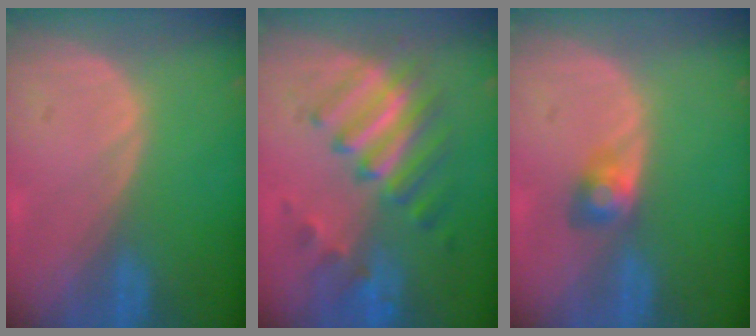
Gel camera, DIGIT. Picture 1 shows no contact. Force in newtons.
{"total": 8.2, "press": 8.1, "slide": 1.5}
{"total": 2.7, "press": 2.7, "slide": 0.0}